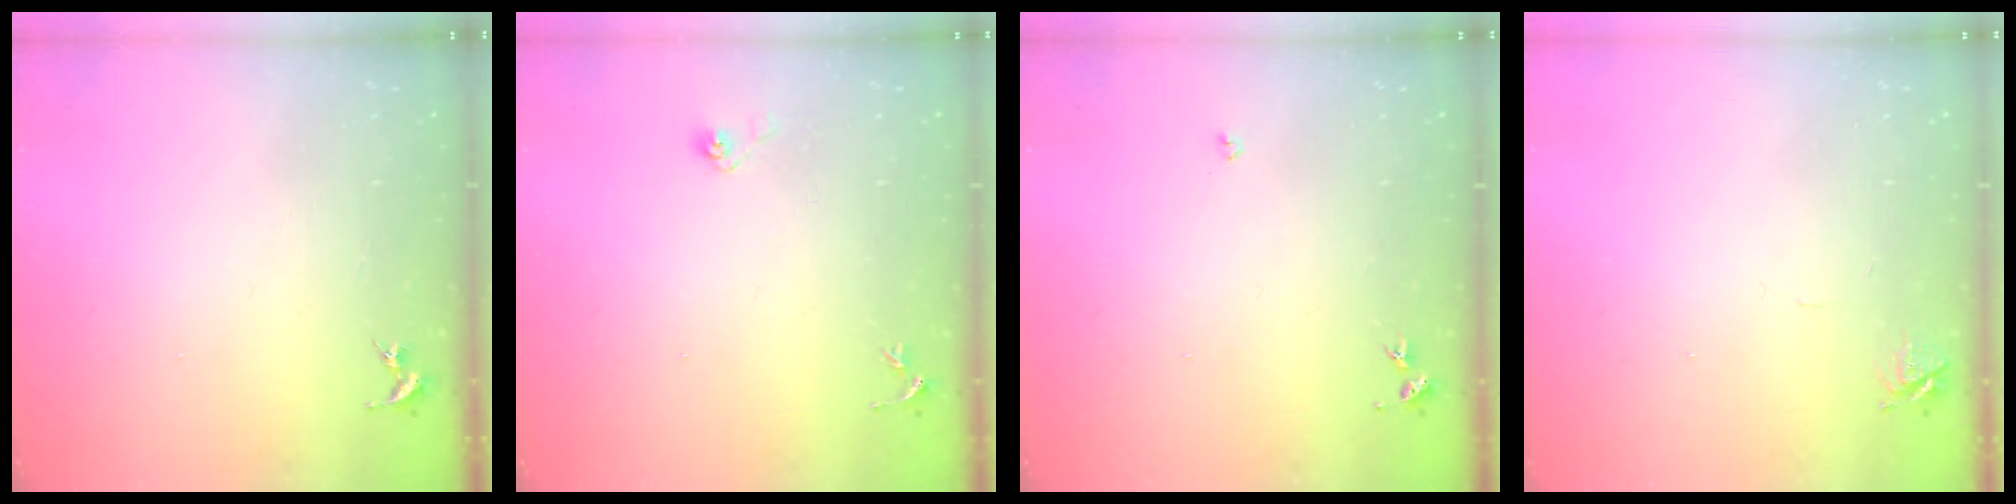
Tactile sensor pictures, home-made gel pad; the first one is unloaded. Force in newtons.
{"total": 3.6, "press": 2.9, "slide": 2.1}
{"total": 2.7, "press": 2.7, "slide": 0.5}
{"total": 5.8, "press": 5.8, "slide": 0.7}